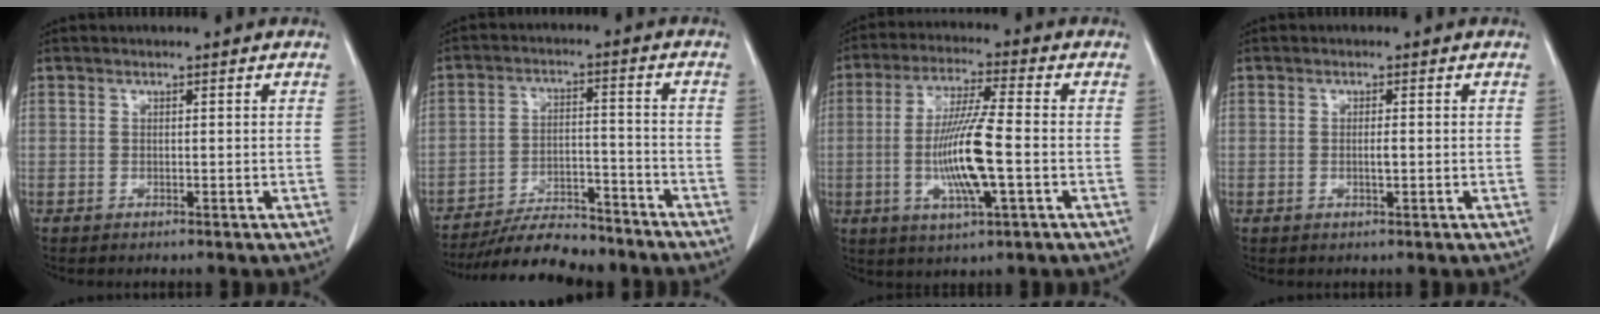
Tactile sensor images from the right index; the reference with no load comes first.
{"total": 12.6, "force": [-11.4, 2.8, 4.6], "torque": [-0.067, 0.008, -0.180]}
{"total": 11.6, "force": [-2.1, 0.7, 11.4], "torque": [-0.224, -0.008, -0.043]}
{"total": 1.3, "force": [-0.3, 0.1, 1.3], "torque": [-0.025, -0.001, -0.005]}